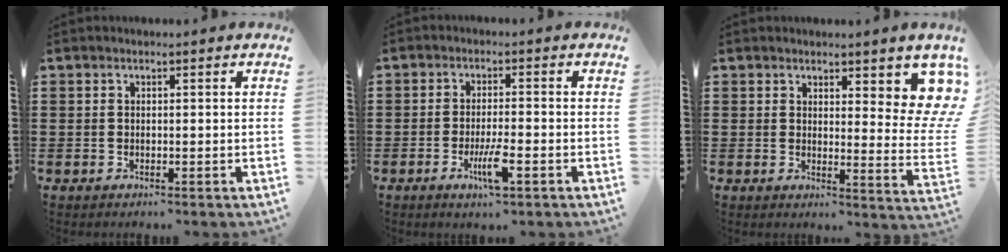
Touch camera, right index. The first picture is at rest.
{"total": 5.1, "force": [-2.3, 0.7, 4.5], "torque": [-0.094, -0.013, -0.043]}
{"total": 6.6, "force": [5.1, 1.8, 3.8], "torque": [-0.052, -0.027, 0.087]}